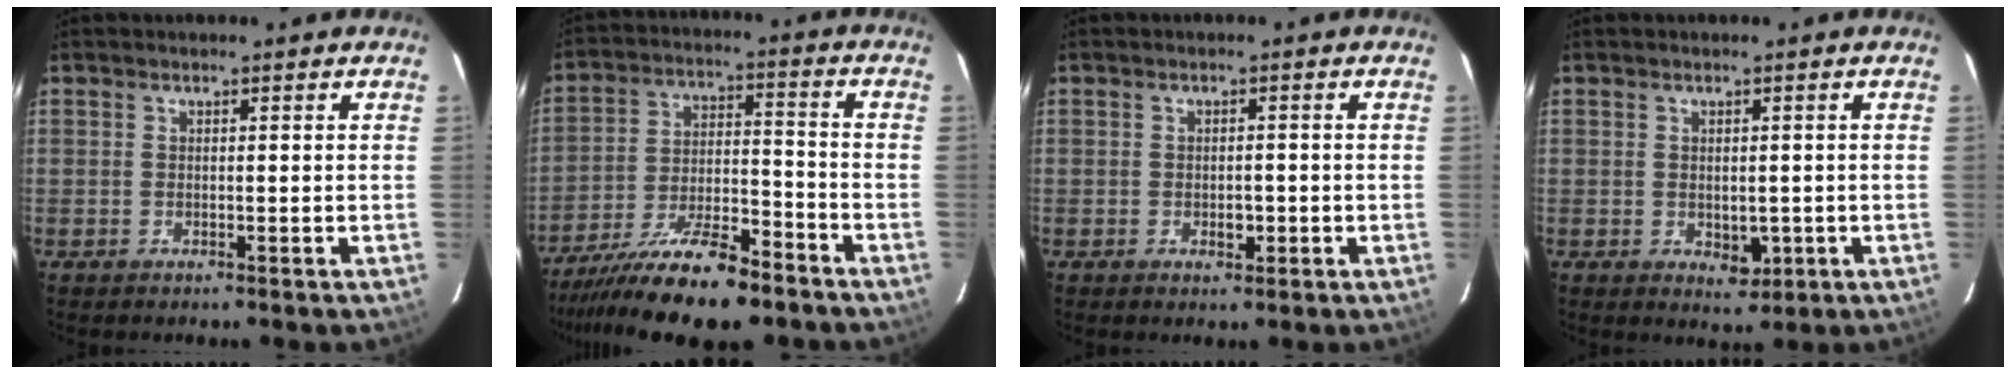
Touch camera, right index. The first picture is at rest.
{"total": 14.6, "force": [-11.5, 2.8, 8.4], "torque": [-0.153, -0.006, -0.202]}
{"total": 2.1, "force": [-0.7, 1.1, 1.6], "torque": [-0.025, 0.002, -0.005]}
{"total": 3.3, "force": [-0.8, 2.0, 2.5], "torque": [-0.032, -0.003, 0.000]}